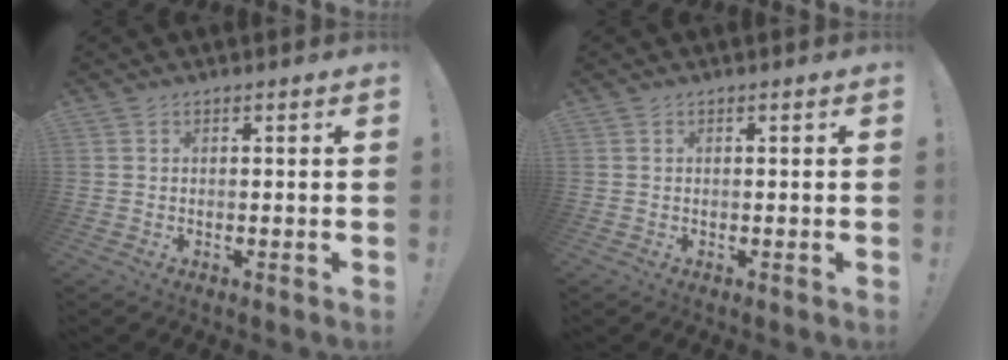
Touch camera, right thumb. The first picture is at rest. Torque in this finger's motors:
{"motor_torque": [0.00, 0.00, 0.20, -0.08, -0.03]}